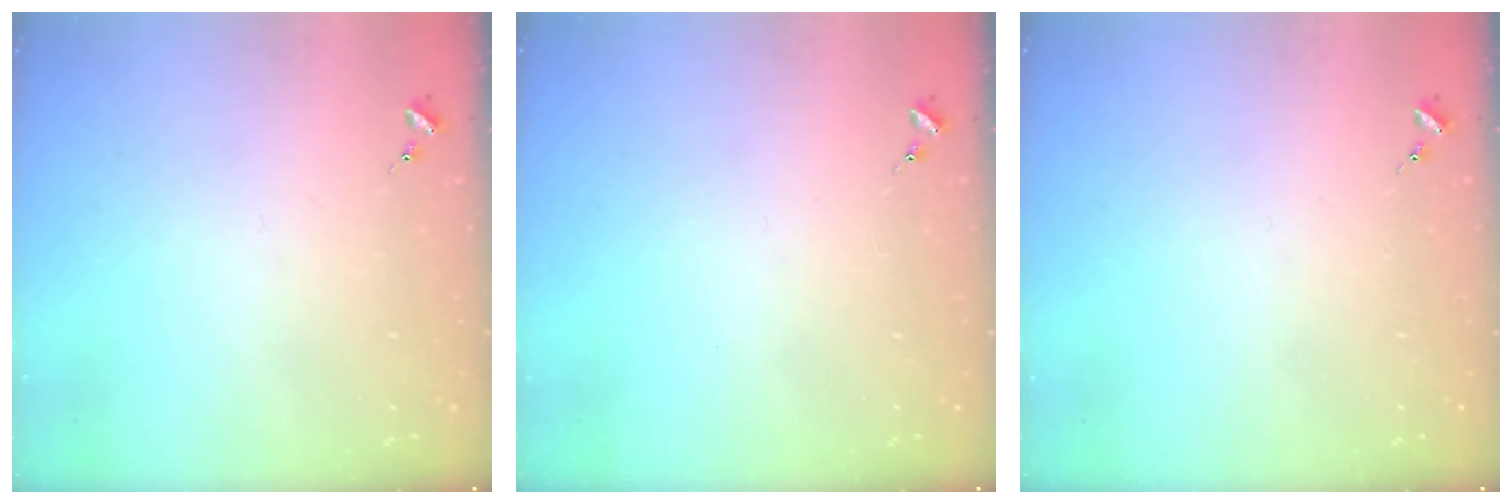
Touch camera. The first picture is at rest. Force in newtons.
{"total": 0.0}
{"total": 0.0}